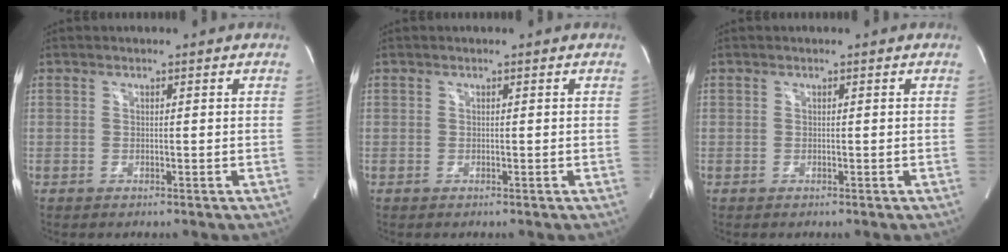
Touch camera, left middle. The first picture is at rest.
{"total": 0.0}
{"total": 0.0}